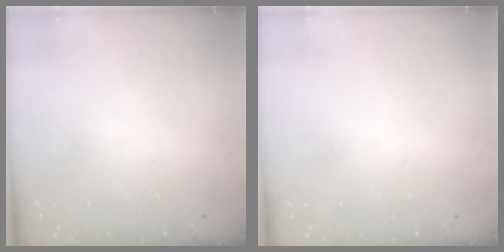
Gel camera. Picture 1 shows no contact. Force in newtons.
{"total": 0.8, "press": 0.5, "slide": 0.6}